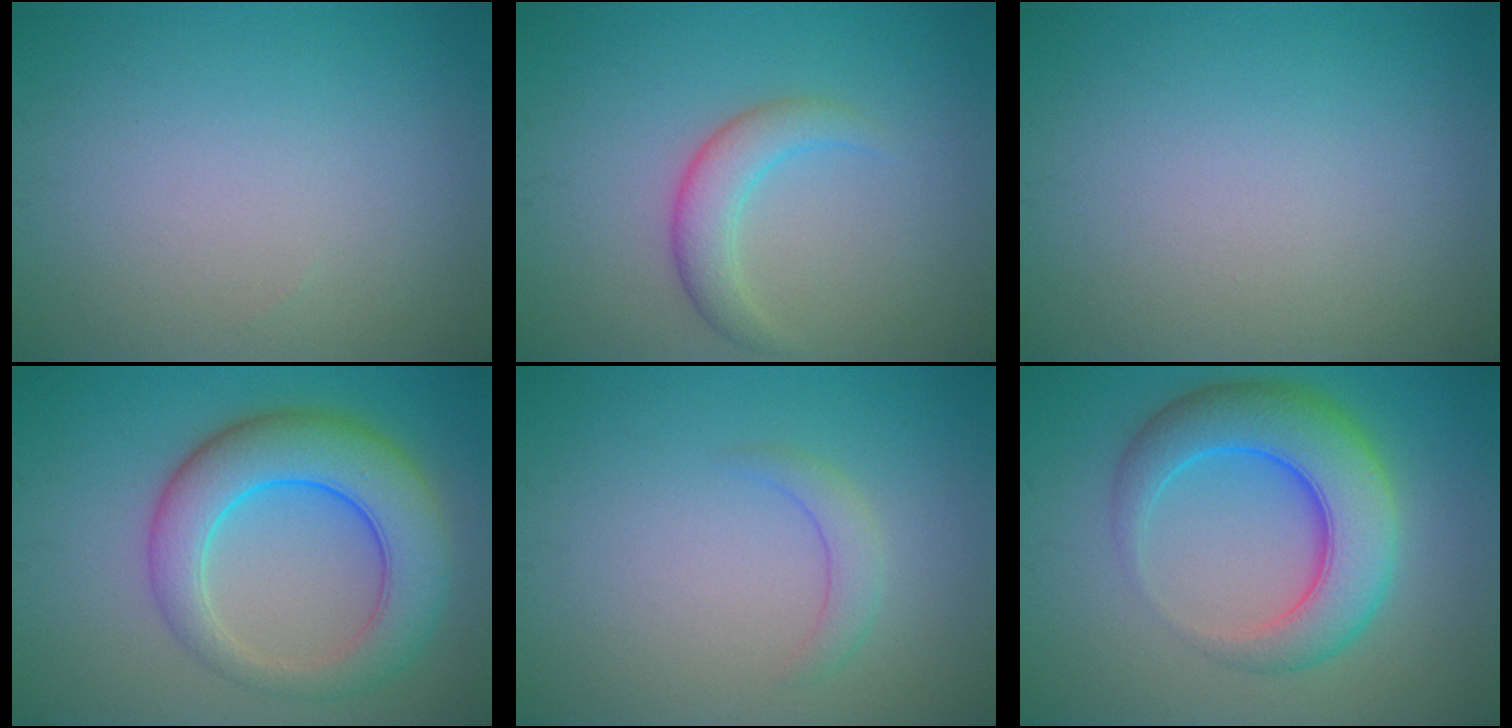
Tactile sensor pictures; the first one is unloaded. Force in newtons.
{"total": 3.0, "press": 3.0, "slide": 0.1}
{"total": 0.0}
{"total": 8.2, "press": 8.2, "slide": 0.1}
{"total": 1.7, "press": 1.6, "slide": 0.2}
{"total": 8.1, "press": 8.1, "slide": 0.2}